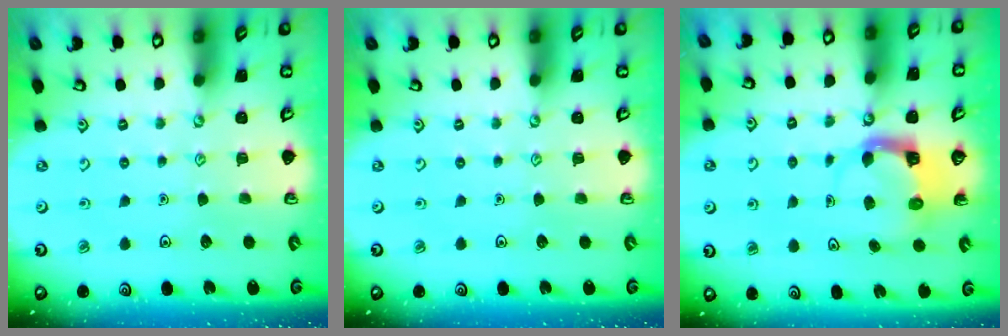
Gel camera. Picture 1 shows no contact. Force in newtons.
{"total": 0.0}
{"total": 4.4, "press": 4.4, "slide": 0.3}